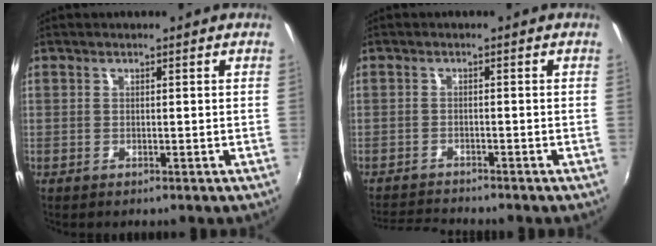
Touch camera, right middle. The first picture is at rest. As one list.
[{"total": 4.6, "force": [-4.6, 0.1, 0.7], "torque": [-0.034, -0.009, -0.084]}]